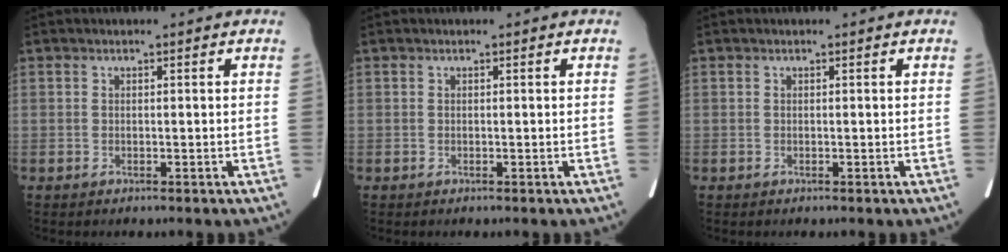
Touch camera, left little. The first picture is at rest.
{"total": 0.0}
{"total": 0.0}